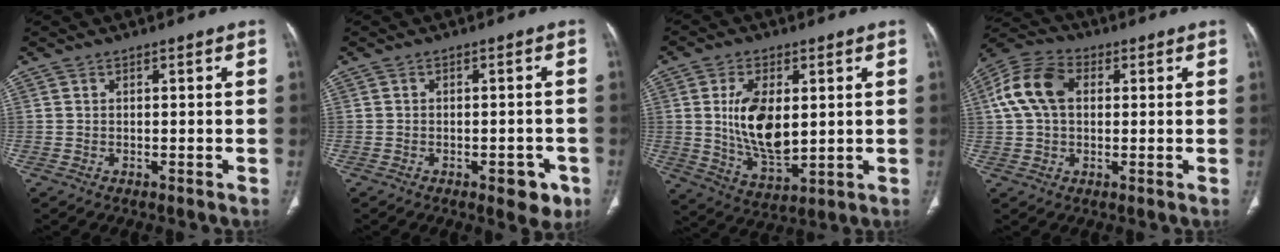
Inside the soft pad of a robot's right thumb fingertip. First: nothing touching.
{"total": 5.1, "force": [-2.5, 2.5, 3.7], "torque": [-0.023, 0.007, -0.027]}
{"total": 12.8, "force": [1.7, 6.8, 10.7], "torque": [-0.184, -0.019, 0.042]}
{"total": 11.1, "force": [2.1, 7.5, 7.9], "torque": [-0.159, 0.027, 0.032]}